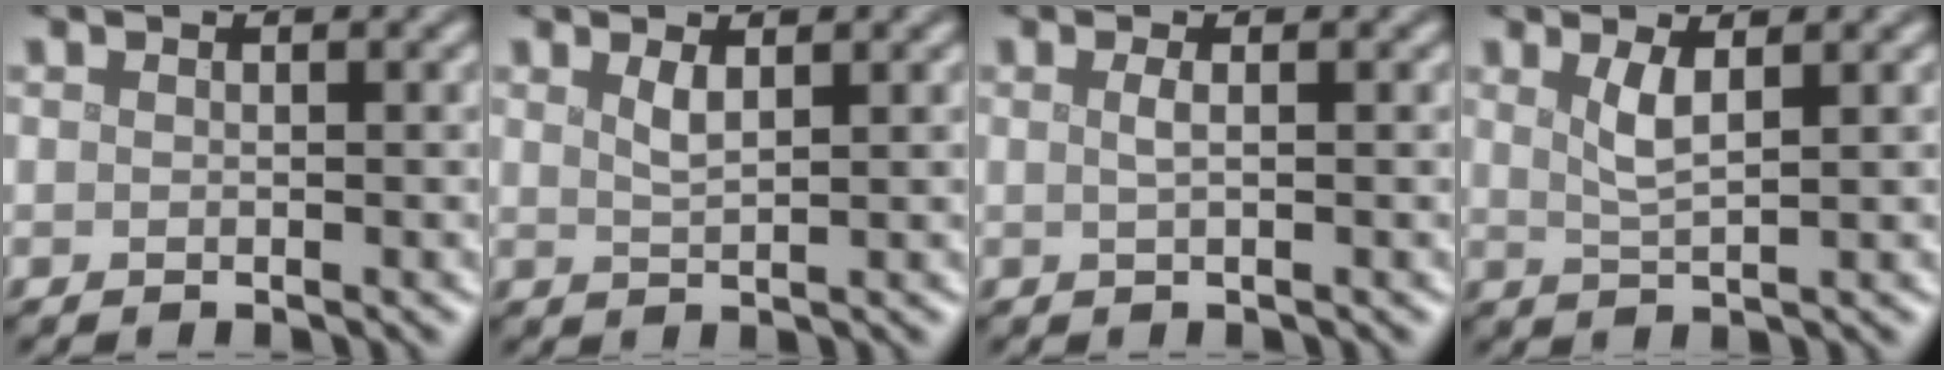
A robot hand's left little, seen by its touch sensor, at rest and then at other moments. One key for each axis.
{"total": 1.5, "fx": 0.9, "fy": 0.4, "fz": 1.2, "tx": -0.023, "ty": -0.001, "tz": 0.017}
{"total": 1.2, "fx": 0.2, "fy": 0.4, "fz": 1.1, "tx": -0.018, "ty": 0.004, "tz": 0.001}
{"total": 2.4, "fx": 1.1, "fy": 0.6, "fz": 2.1, "tx": -0.038, "ty": -0.004, "tz": 0.021}